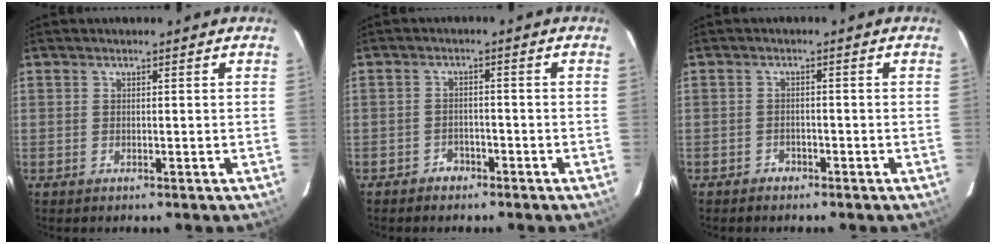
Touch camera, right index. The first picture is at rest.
{"total": 2.8, "force": [-2.2, 1.7, 0.2], "torque": [-0.011, 0.010, -0.034]}
{"total": 1.9, "force": [-1.6, 1.0, 0.0], "torque": [-0.007, 0.005, -0.028]}